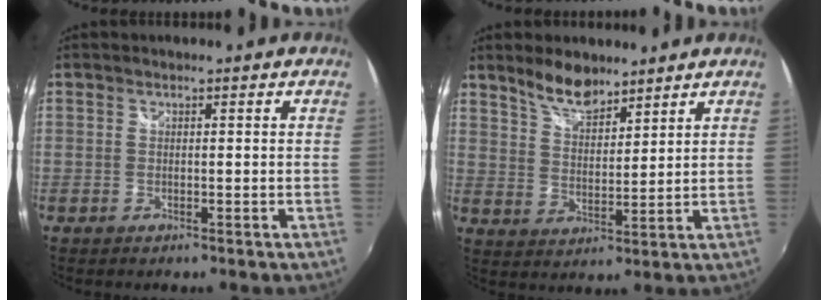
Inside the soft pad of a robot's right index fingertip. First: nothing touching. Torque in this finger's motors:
{"motor_torque": [0.09, 0.08, 0.07, 0.03]}